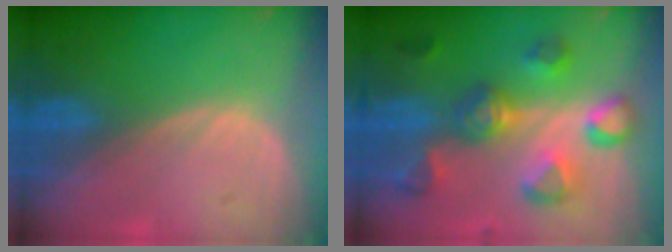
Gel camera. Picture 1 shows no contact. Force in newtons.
{"total": 8.7, "press": 8.7, "slide": 0.2}